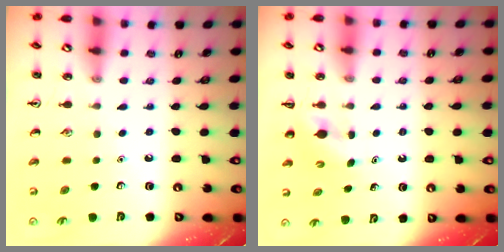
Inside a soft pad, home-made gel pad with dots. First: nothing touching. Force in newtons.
{"total": 3.8, "press": 3.6, "slide": 1.2}